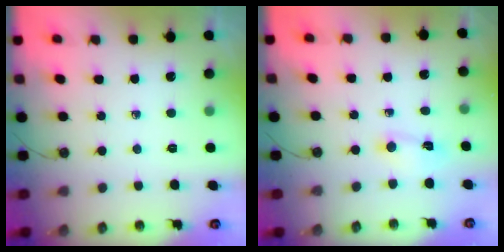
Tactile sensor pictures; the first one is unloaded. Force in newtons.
{"total": 2.7, "press": 2.7, "slide": 0.3}